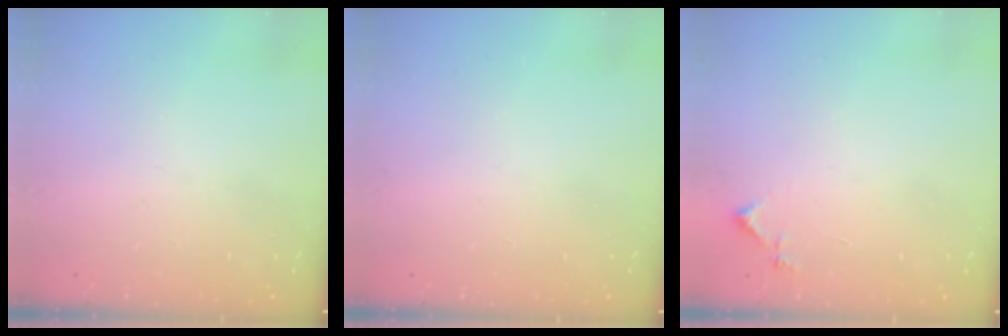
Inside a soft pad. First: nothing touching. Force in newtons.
{"total": 0.0}
{"total": 4.9, "press": 4.8, "slide": 0.5}